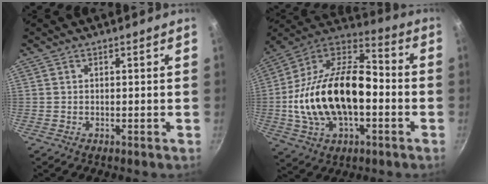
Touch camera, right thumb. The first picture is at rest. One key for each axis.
{"total": 25.6, "fx": -3.2, "fy": 14.8, "fz": 20.7, "tx": -0.372, "ty": 0.051, "tz": -0.064}